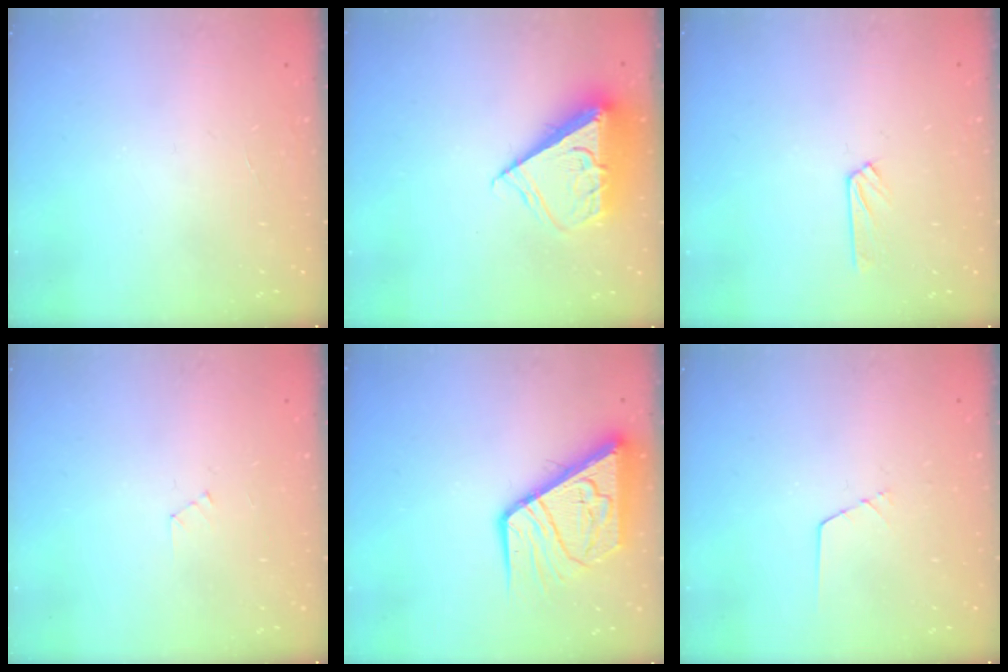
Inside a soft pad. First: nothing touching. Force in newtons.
{"total": 10.0, "press": 9.9, "slide": 1.1}
{"total": 4.5, "press": 4.4, "slide": 0.6}
{"total": 4.2, "press": 4.2, "slide": 0.6}
{"total": 12.0, "press": 11.9, "slide": 1.4}
{"total": 1.6, "press": 1.6, "slide": 0.1}